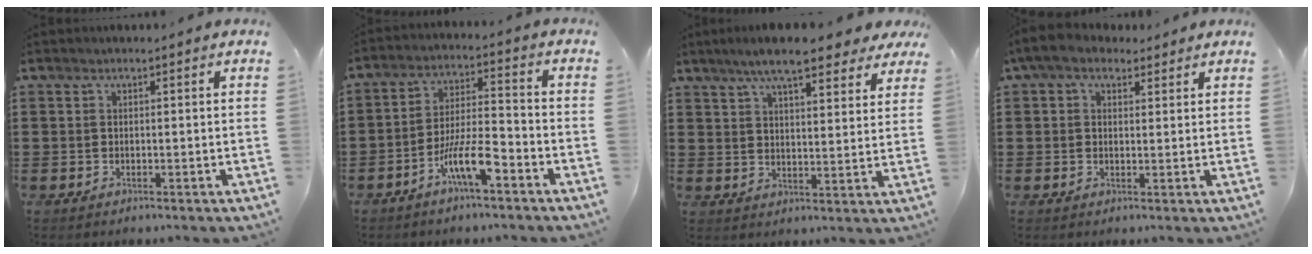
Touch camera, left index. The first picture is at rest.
{"total": 8.7, "force": [-5.1, 1.9, 6.8], "torque": [-0.142, 0.002, -0.098]}
{"total": 8.5, "force": [6.8, 1.4, 4.8], "torque": [-0.104, -0.010, 0.122]}
{"total": 4.3, "force": [2.8, 2.2, 2.4], "torque": [-0.056, 0.006, 0.053]}